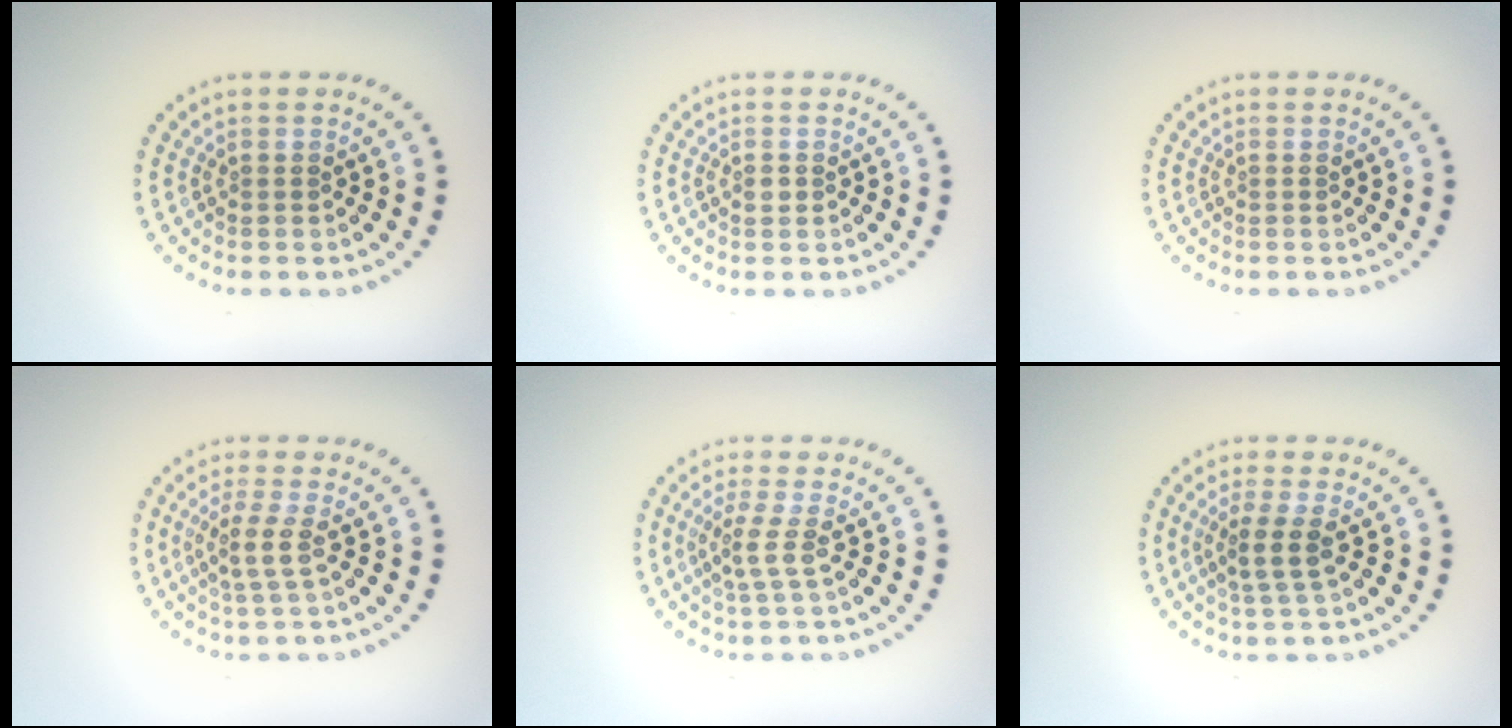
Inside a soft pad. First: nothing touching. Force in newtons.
{"total": 0.7, "press": 0.6, "slide": 0.2}
{"total": 0.0}
{"total": 2.2, "press": 1.7, "slide": 1.4}
{"total": 2.0, "press": 1.4, "slide": 1.3}
{"total": 2.5, "press": 2.0, "slide": 1.5}